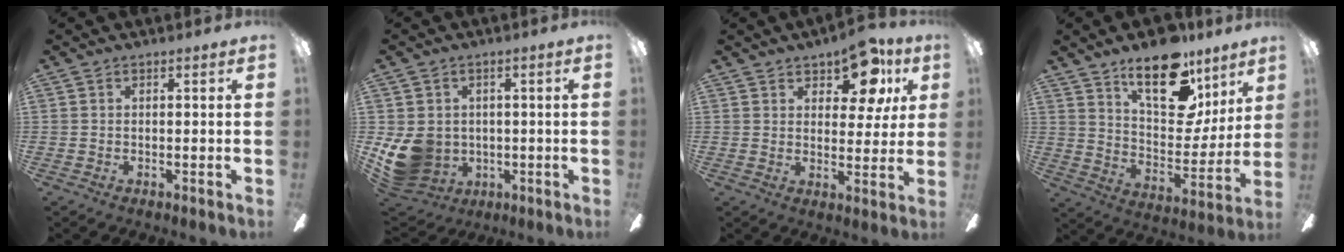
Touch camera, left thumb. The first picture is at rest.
{"total": 10.9, "force": [-1.3, 9.7, 4.7], "torque": [-0.120, 0.002, -0.014]}
{"total": 12.6, "force": [7.3, 6.4, 8.0], "torque": [-0.100, -0.027, 0.124]}
{"total": 20.7, "force": [13.4, 9.9, 12.2], "torque": [-0.182, -0.078, 0.230]}